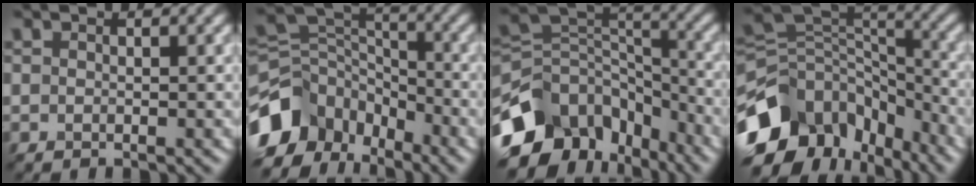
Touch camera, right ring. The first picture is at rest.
{"total": 9.8, "force": [-5.4, 6.8, 4.6], "torque": [-0.091, 0.007, -0.113]}
{"total": 12.2, "force": [-6.9, 8.5, 5.4], "torque": [-0.117, 0.004, -0.120]}
{"total": 13.6, "force": [-7.1, 9.5, 6.6], "torque": [-0.171, 0.002, -0.114]}